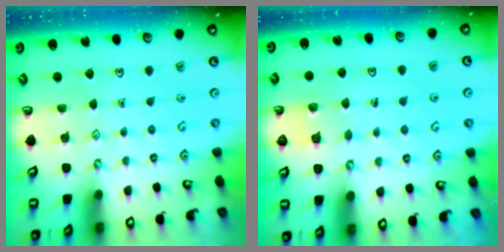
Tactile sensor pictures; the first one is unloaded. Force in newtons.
{"total": 3.0, "press": 3.0, "slide": 0.2}